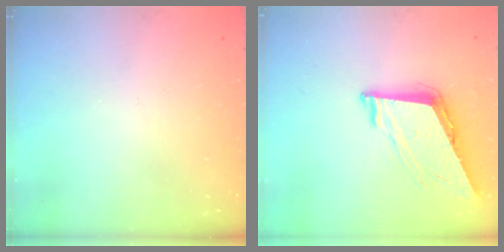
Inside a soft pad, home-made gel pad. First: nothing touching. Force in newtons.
{"total": 8.9, "press": 8.5, "slide": 2.7}